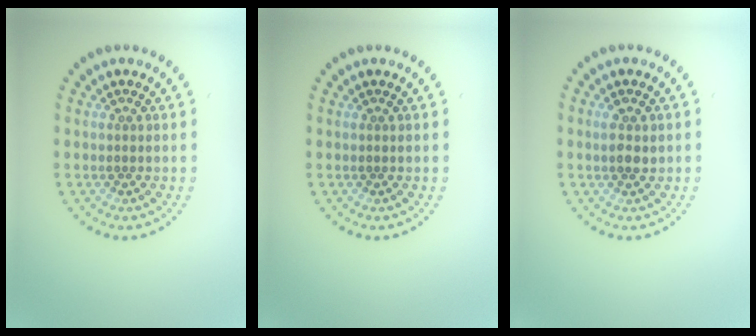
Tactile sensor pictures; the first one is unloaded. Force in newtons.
{"total": 0.0}
{"total": 1.7, "press": 1.6, "slide": 0.3}